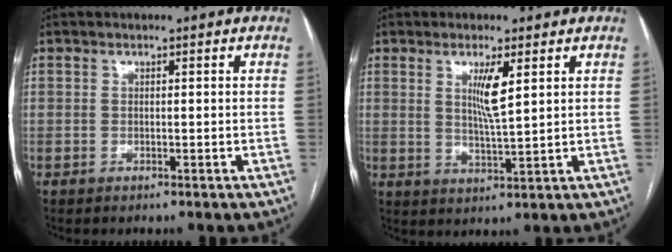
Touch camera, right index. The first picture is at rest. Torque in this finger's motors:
{"motor_torque": [0.38, 0.30, 0.19, 0.08]}